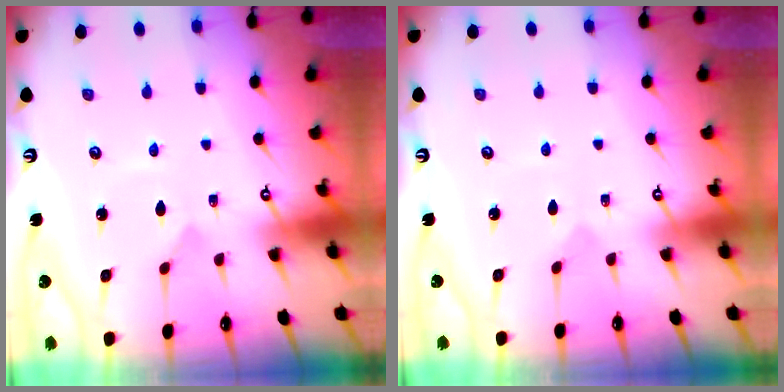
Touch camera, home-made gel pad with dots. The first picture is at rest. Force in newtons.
{"total": 0.6, "press": 0.6, "slide": 0.0}